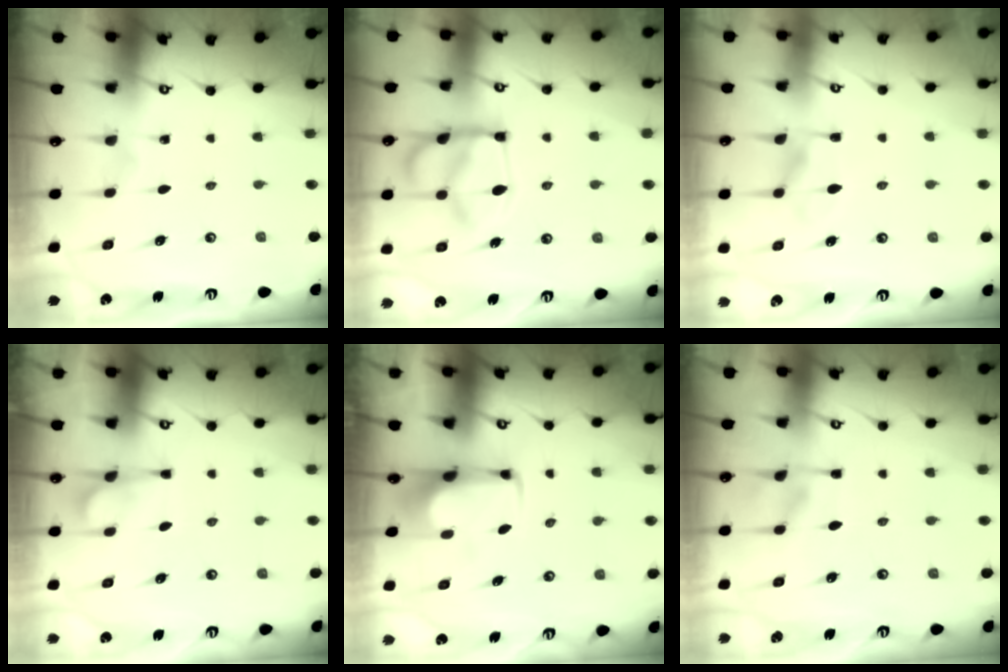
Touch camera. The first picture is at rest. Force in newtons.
{"total": 7.3, "press": 7.1, "slide": 1.7}
{"total": 1.4, "press": 0.3, "slide": 1.3}
{"total": 2.8, "press": 2.4, "slide": 1.5}
{"total": 2.2, "press": 2.1, "slide": 0.4}
{"total": 1.2, "press": 0.1, "slide": 1.2}